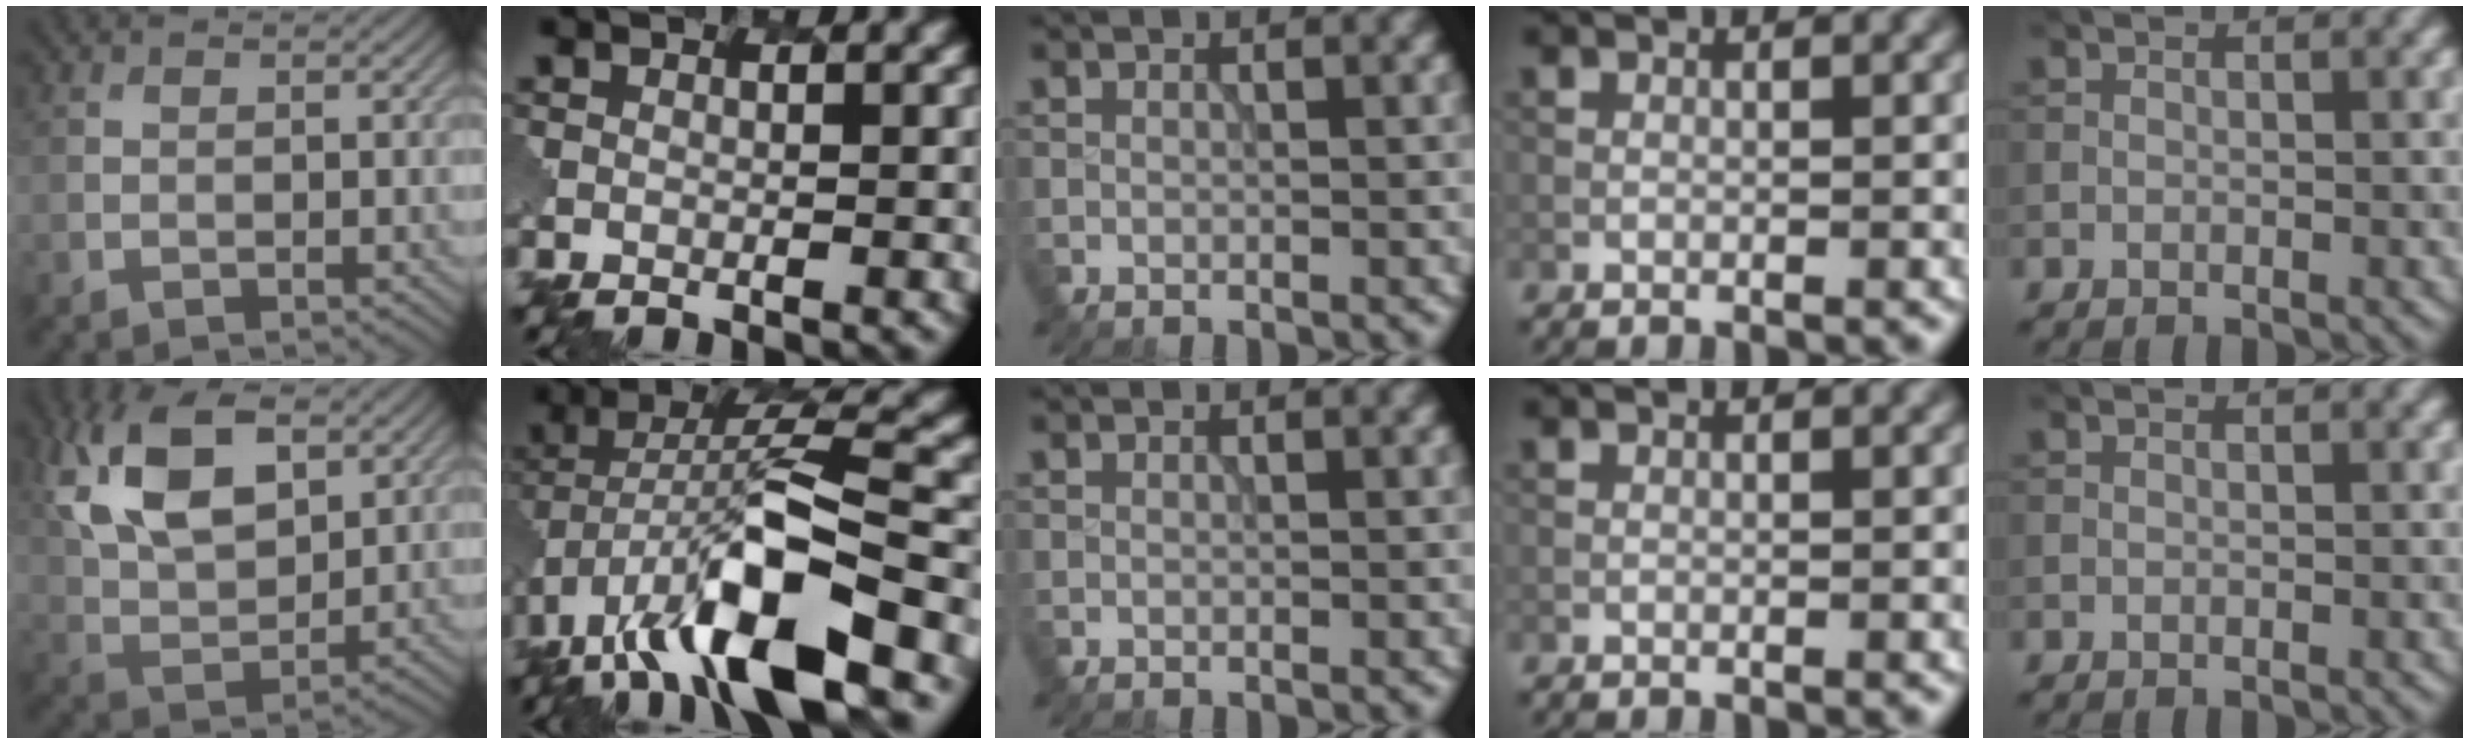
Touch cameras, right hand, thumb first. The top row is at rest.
{"thumb": {"total": 12.6, "force": [5.3, 6.7, 9.2], "torque": [-0.207, 0.011, 0.103]}, "index": {"total": 12.2, "force": [-5.8, 3.8, 10.0], "torque": [-0.179, 0.012, -0.101]}}